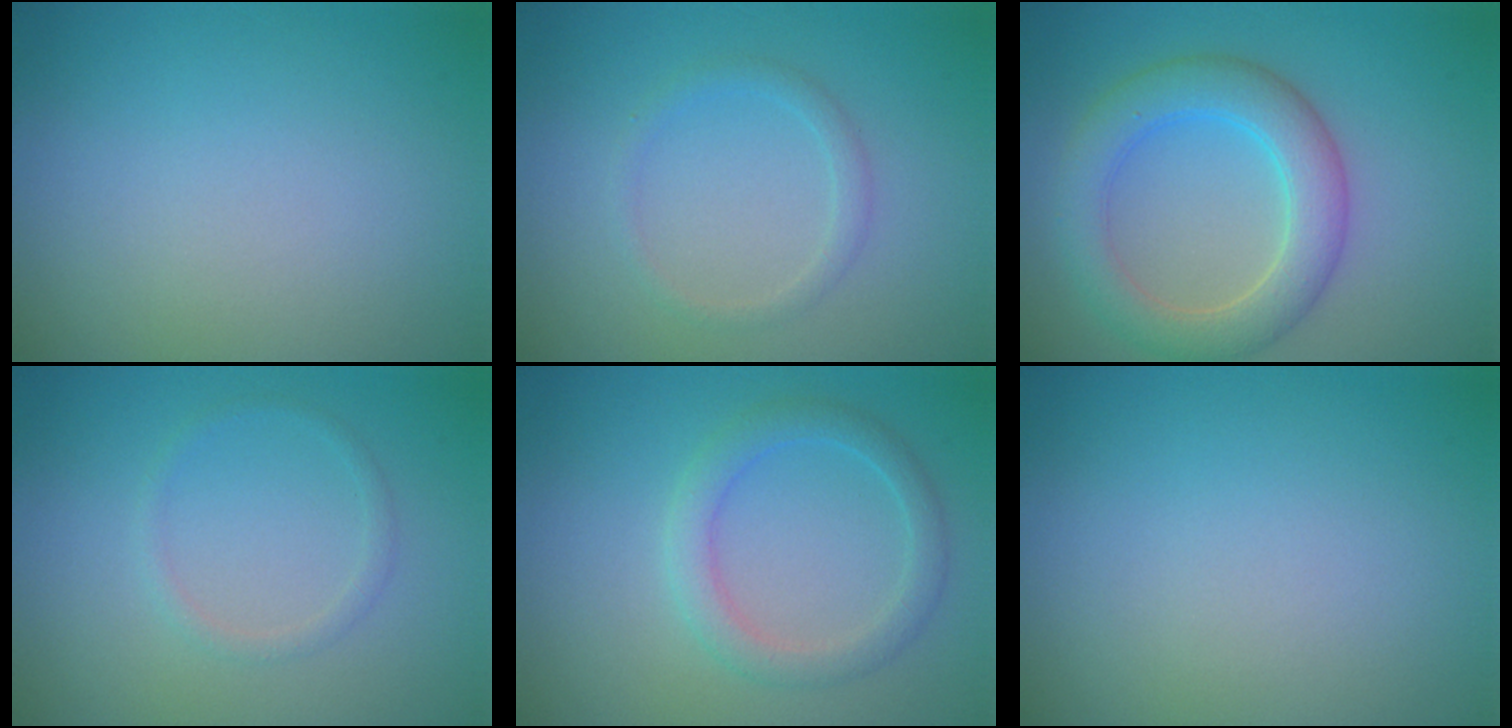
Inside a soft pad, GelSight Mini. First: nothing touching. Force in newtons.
{"total": 1.4, "press": 1.4, "slide": 0.1}
{"total": 5.1, "press": 5.1, "slide": 0.5}
{"total": 1.0, "press": 1.0, "slide": 0.1}
{"total": 2.7, "press": 2.7, "slide": 0.1}
{"total": 0.0}